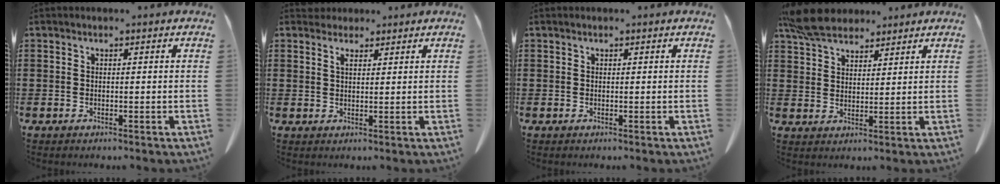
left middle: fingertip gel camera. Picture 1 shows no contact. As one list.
[{"total": 1.5, "force": [1.1, 0.7, 0.8], "torque": [-0.018, 0.003, 0.021]}, {"total": 0.0}, {"total": 7.1, "force": [5.9, 2.7, 2.7], "torque": [-0.073, -0.004, 0.114]}]